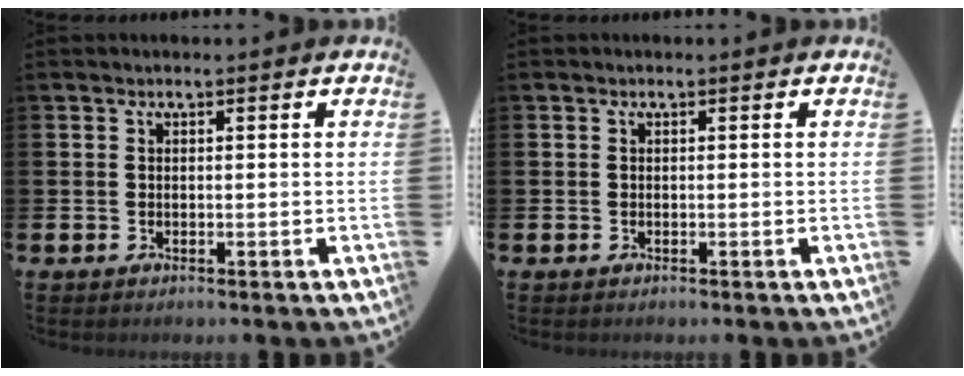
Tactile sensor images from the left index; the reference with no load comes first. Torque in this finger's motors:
{"motor_torque": [0.00, 0.00, 0.05, -0.01]}